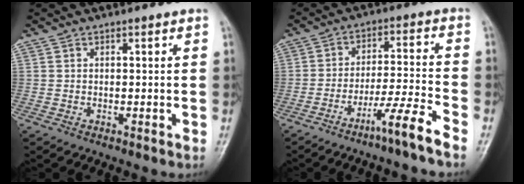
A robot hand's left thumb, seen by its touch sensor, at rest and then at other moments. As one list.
[{"total": 7.9, "force": [-5.8, -0.7, 5.2], "torque": [-0.102, 0.040, -0.107]}]